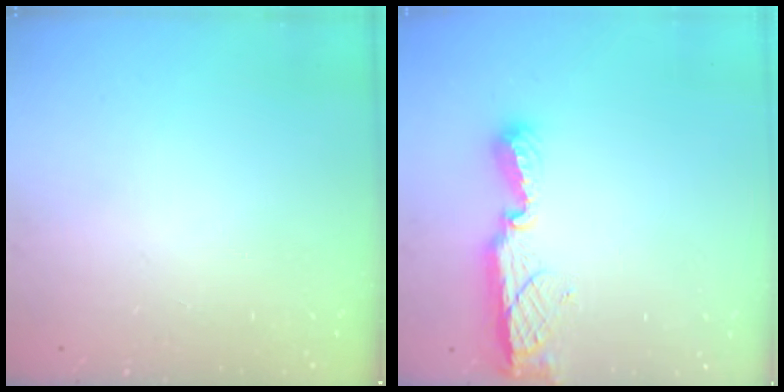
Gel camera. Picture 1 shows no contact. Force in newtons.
{"total": 7.9, "press": 7.9, "slide": 0.3}